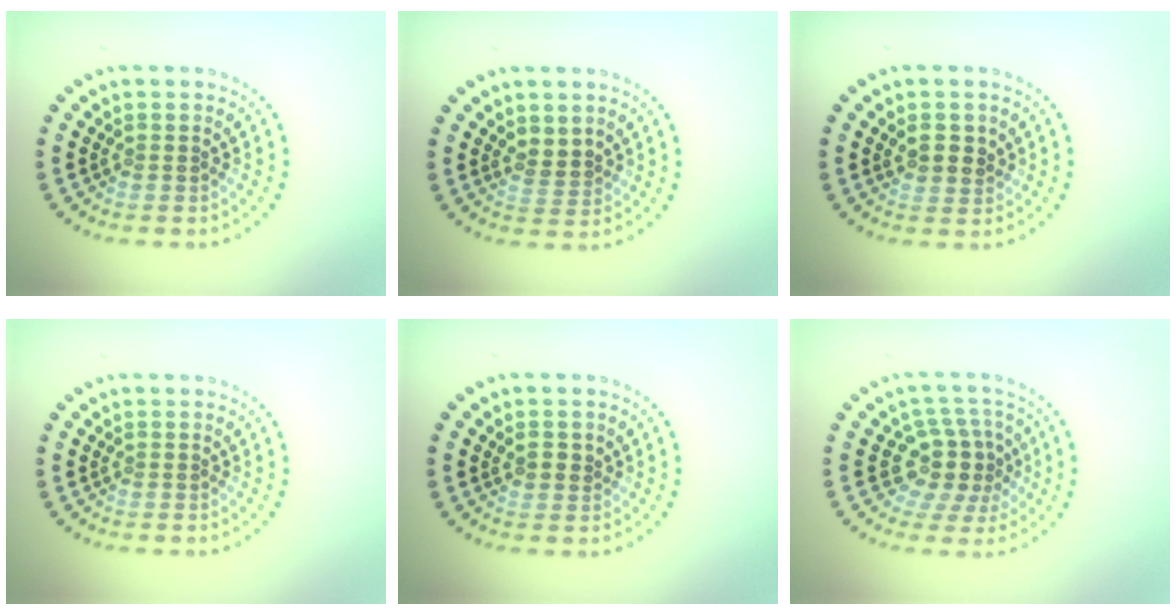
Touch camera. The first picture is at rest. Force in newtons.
{"total": 1.8, "press": 1.6, "slide": 0.8}
{"total": 2.0, "press": 1.9, "slide": 0.6}
{"total": 0.0}
{"total": 0.9, "press": 0.8, "slide": 0.2}
{"total": 3.9, "press": 3.3, "slide": 2.2}